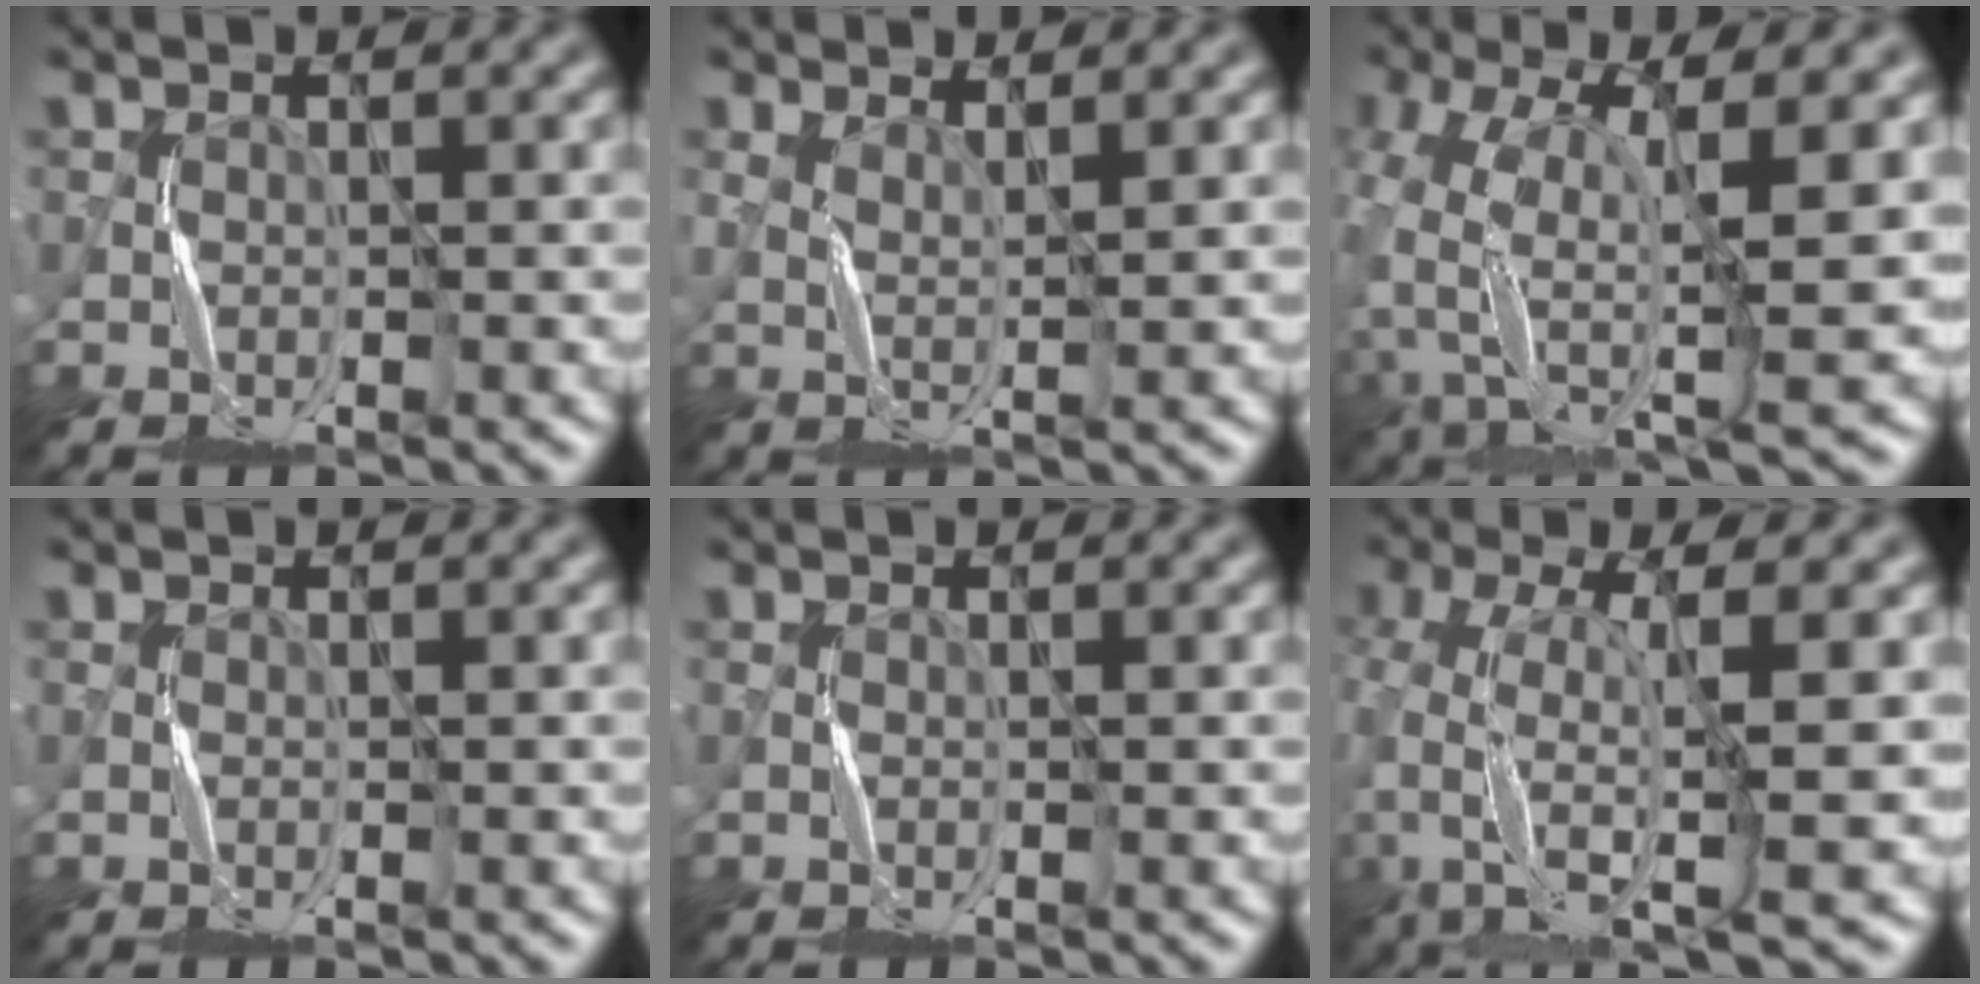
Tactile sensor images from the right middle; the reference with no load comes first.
{"total": 1.4, "force": [0.9, 0.3, 1.0], "torque": [-0.017, -0.005, 0.016]}
{"total": 11.5, "force": [-0.7, 5.3, 10.2], "torque": [-0.214, -0.007, -0.012]}
{"total": 0.0}
{"total": 0.0}
{"total": 9.5, "force": [-3.1, 3.3, 8.3], "torque": [-0.172, 0.002, -0.064]}